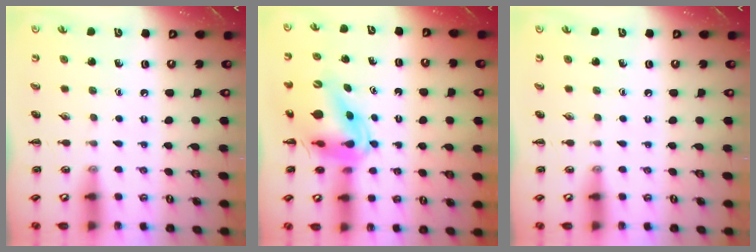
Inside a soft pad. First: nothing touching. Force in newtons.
{"total": 8.0, "press": 7.6, "slide": 2.6}
{"total": 0.0}